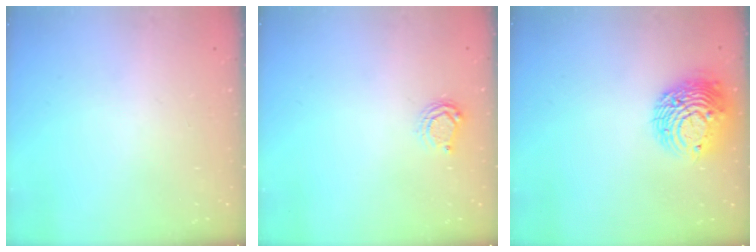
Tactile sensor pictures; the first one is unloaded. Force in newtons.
{"total": 6.0, "press": 5.9, "slide": 0.7}
{"total": 12.6, "press": 12.5, "slide": 1.4}